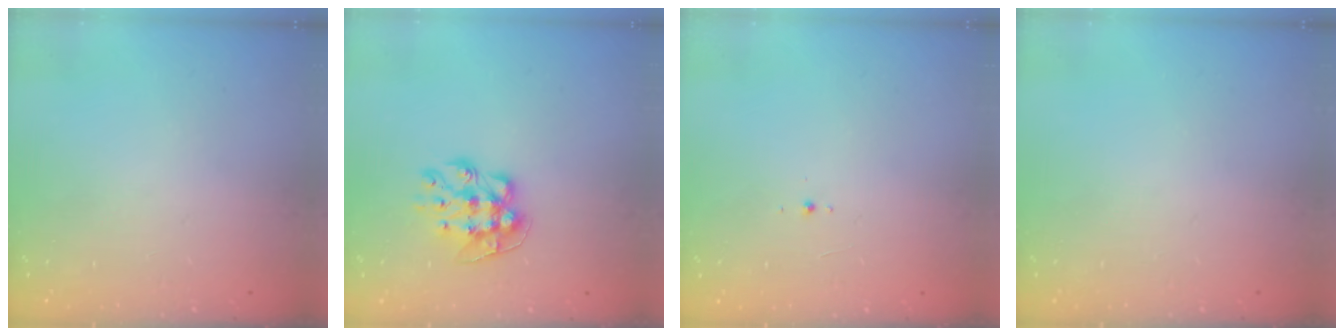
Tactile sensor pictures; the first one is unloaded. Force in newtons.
{"total": 9.5, "press": 9.5, "slide": 0.3}
{"total": 2.7, "press": 2.5, "slide": 0.8}
{"total": 0.0}